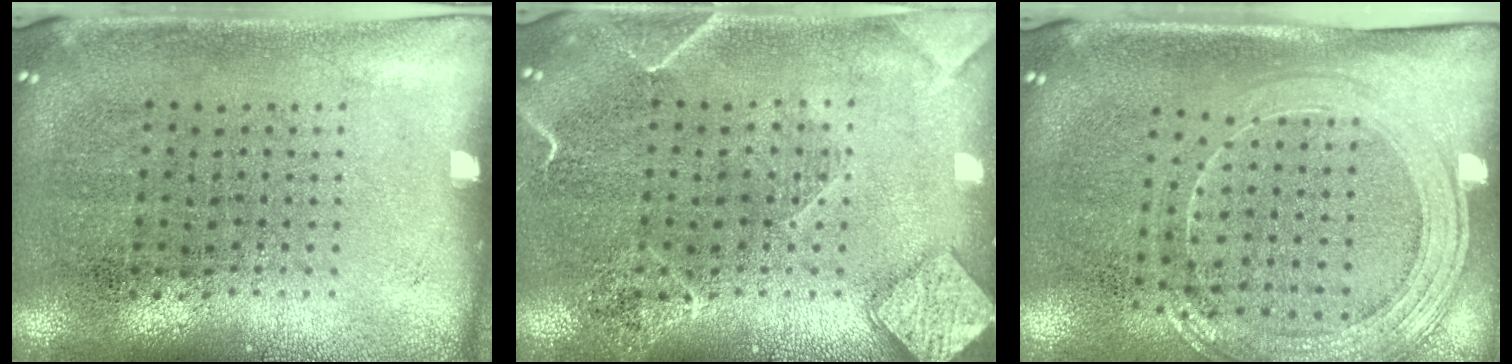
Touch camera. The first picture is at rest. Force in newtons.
{"total": 2.8, "press": 2.8, "slide": 0.3}
{"total": 1.9, "press": 1.7, "slide": 0.8}